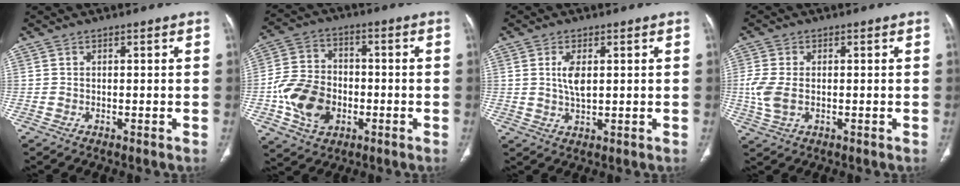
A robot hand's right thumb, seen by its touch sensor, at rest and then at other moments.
{"total": 13.3, "force": [-3.4, 10.0, 8.1], "torque": [-0.131, 0.017, -0.062]}
{"total": 4.4, "force": [0.9, 2.0, 3.8], "torque": [-0.076, -0.006, 0.021]}
{"total": 5.9, "force": [-0.5, 3.6, 4.7], "torque": [-0.122, -0.002, -0.007]}